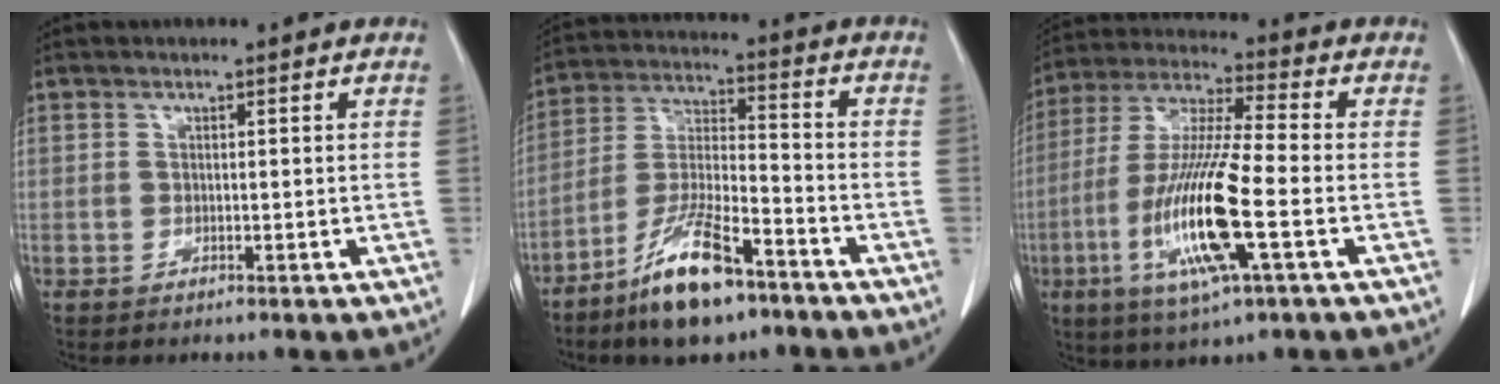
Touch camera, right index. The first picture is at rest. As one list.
[{"total": 13.2, "force": [-8.8, 3.1, 9.3], "torque": [-0.190, -0.017, -0.164]}, {"total": 16.0, "force": [-4.6, 1.2, 15.3], "torque": [-0.319, -0.016, -0.086]}]